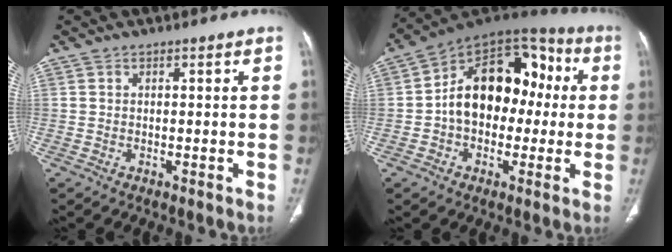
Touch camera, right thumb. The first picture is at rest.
{"total": 18.8, "force": [0.4, 12.9, 13.7], "torque": [-0.166, 0.051, -0.004]}